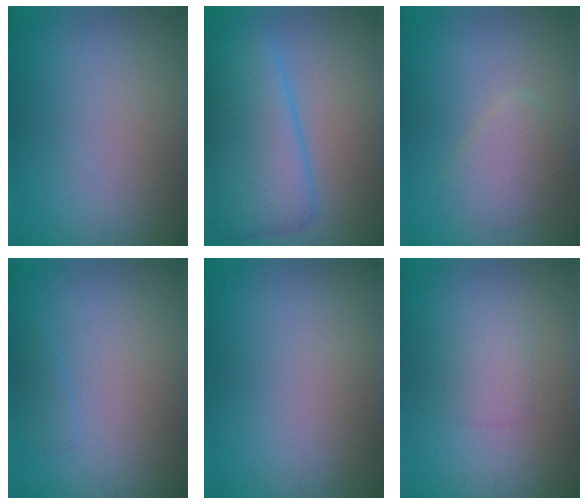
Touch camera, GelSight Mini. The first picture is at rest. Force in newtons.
{"total": 8.0, "press": 8.0, "slide": 0.3}
{"total": 2.5, "press": 2.5, "slide": 0.1}
{"total": 0.8, "press": 0.8, "slide": 0.0}
{"total": 0.0}
{"total": 1.6, "press": 1.6, "slide": 0.1}